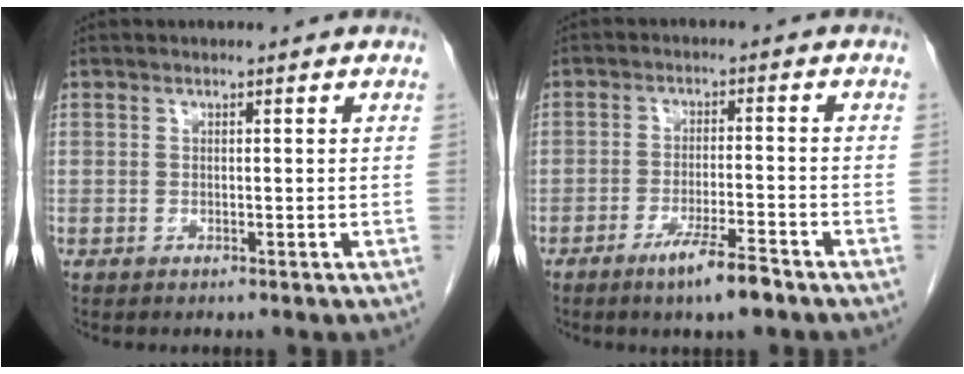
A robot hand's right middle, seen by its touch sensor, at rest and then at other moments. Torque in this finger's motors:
{"motor_torque": [1.21, -0.93, 0.48, 0.14]}